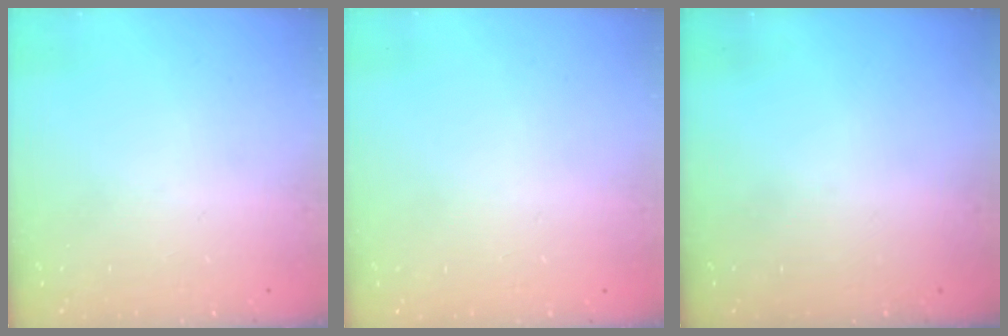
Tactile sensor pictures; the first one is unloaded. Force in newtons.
{"total": 2.6, "press": 2.6, "slide": 0.2}
{"total": 0.0}